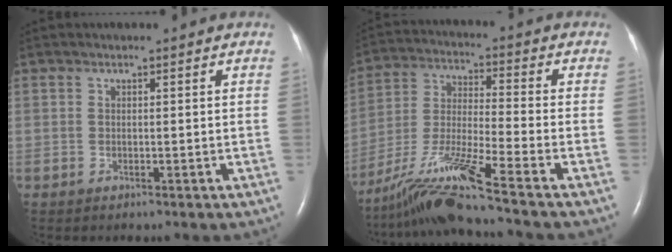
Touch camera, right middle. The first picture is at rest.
{"total": 11.1, "force": [-8.6, -2.2, 6.5], "torque": [-0.133, -0.031, -0.161]}